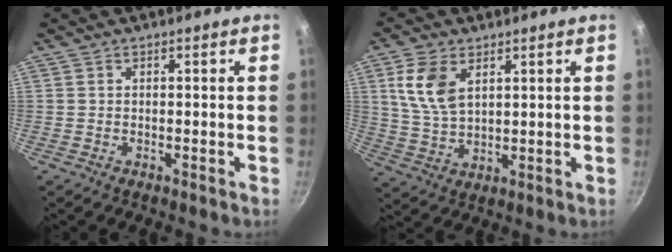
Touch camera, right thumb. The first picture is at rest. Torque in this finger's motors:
{"motor_torque": [-0.13, 0.84, 1.15, 0.25, 0.14]}